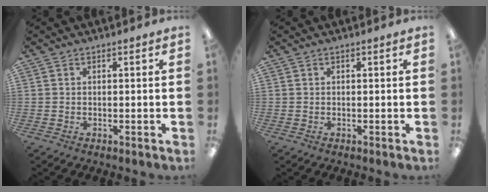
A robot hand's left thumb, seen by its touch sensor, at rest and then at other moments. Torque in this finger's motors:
{"motor_torque": [0.00, 0.00, 0.00, -0.01, 0.00]}